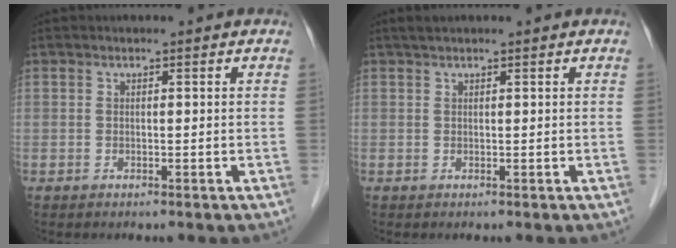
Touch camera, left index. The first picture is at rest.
{"total": 1.0, "force": [0.9, 0.1, 0.5], "torque": [-0.012, 0.011, 0.020]}